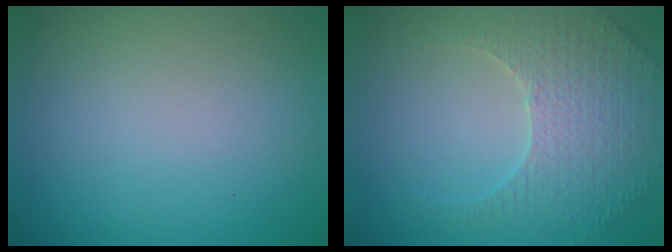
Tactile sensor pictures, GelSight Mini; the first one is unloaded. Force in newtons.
{"total": 3.9, "press": 3.6, "slide": 1.4}